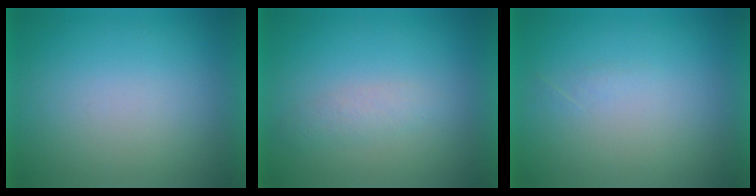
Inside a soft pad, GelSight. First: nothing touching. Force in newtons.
{"total": 1.9}
{"total": 1.0}